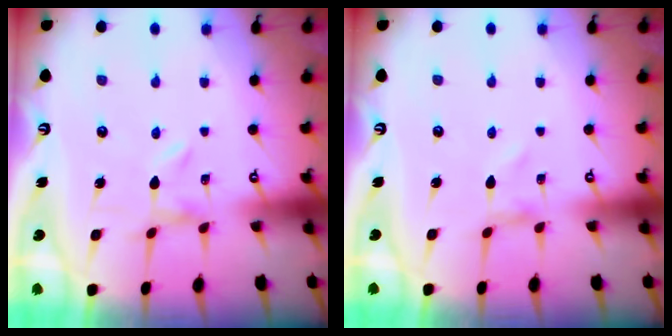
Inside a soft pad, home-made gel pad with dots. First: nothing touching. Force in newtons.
{"total": 0.0}